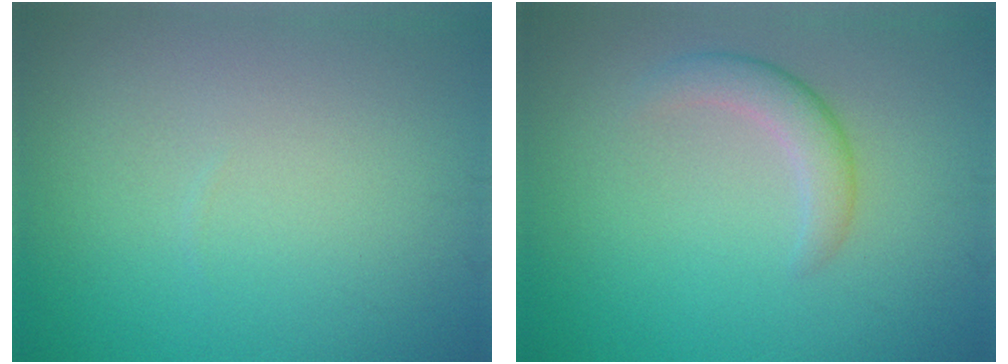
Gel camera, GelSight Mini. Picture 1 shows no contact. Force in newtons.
{"total": 2.5, "press": 2.5, "slide": 0.2}